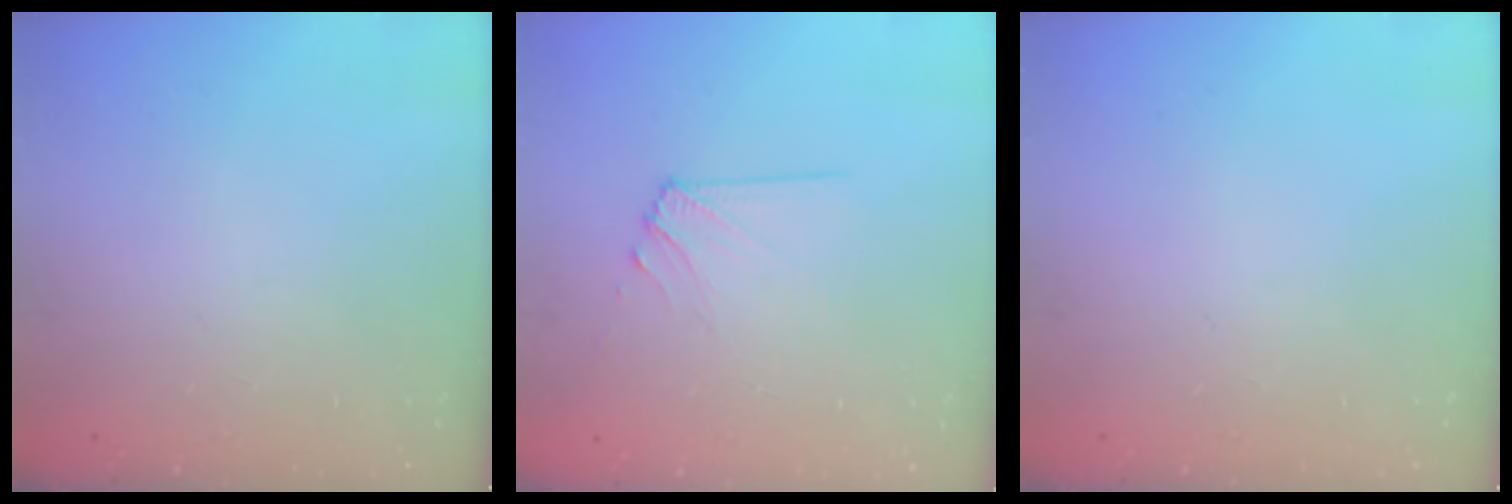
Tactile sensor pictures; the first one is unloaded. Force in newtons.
{"total": 6.2, "press": 6.2, "slide": 0.9}
{"total": 0.0}